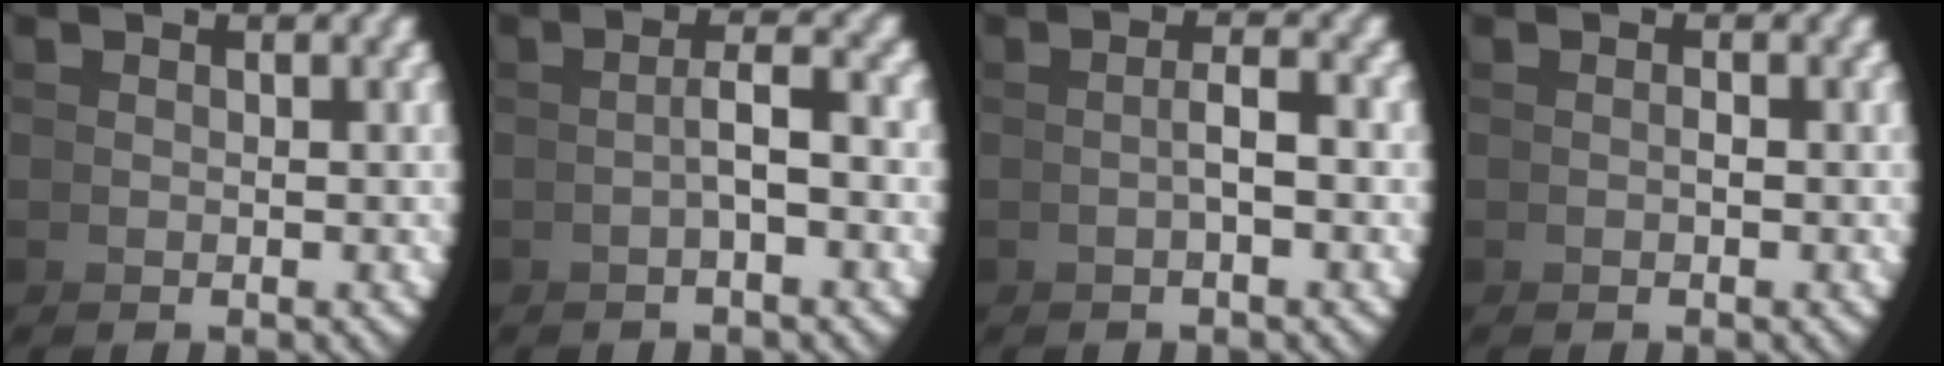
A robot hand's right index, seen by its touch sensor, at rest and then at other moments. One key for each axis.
{"total": 2.1, "fx": -0.3, "fy": -0.1, "fz": 2.1, "tx": -0.019, "ty": 0.017, "tz": -0.007}
{"total": 1.6, "fx": -0.3, "fy": -0.2, "fz": 1.5, "tx": -0.015, "ty": 0.012, "tz": -0.008}
{"total": 0.5, "fx": -0.3, "fy": 0.2, "fz": 0.4, "tx": -0.007, "ty": 0.005, "tz": -0.006}